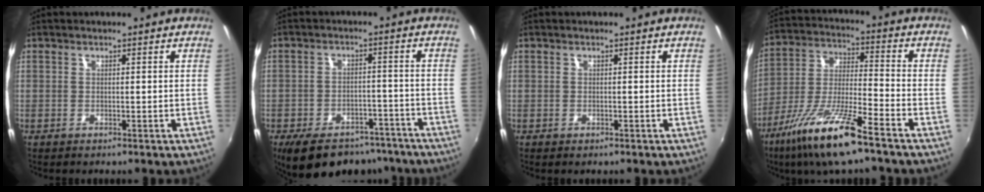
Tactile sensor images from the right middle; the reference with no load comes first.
{"total": 16.7, "force": [-12.8, 8.1, 7.1], "torque": [-0.146, 0.004, -0.162]}
{"total": 0.0}
{"total": 15.0, "force": [-9.8, 1.7, 11.2], "torque": [-0.233, -0.026, -0.186]}